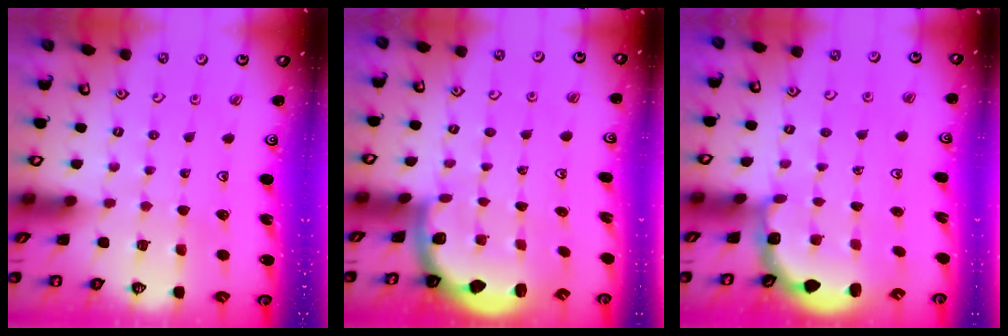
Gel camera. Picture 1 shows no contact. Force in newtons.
{"total": 2.0, "press": 2.0, "slide": 0.5}
{"total": 2.7, "press": 2.3, "slide": 1.4}